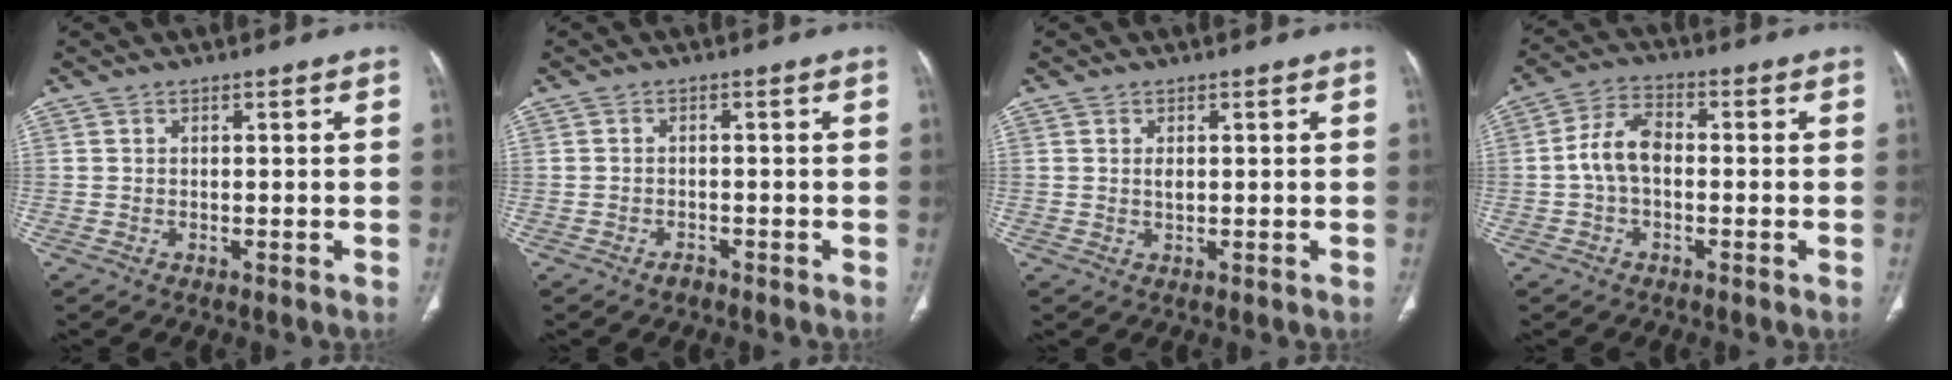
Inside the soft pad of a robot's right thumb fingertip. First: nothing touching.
{"total": 1.5, "force": [-1.1, 0.9, 0.5], "torque": [-0.011, 0.007, -0.017]}
{"total": 1.3, "force": [0.3, 0.7, 1.1], "torque": [-0.019, -0.002, 0.008]}
{"total": 7.0, "force": [-0.7, 4.2, 5.5], "torque": [-0.102, 0.022, -0.021]}